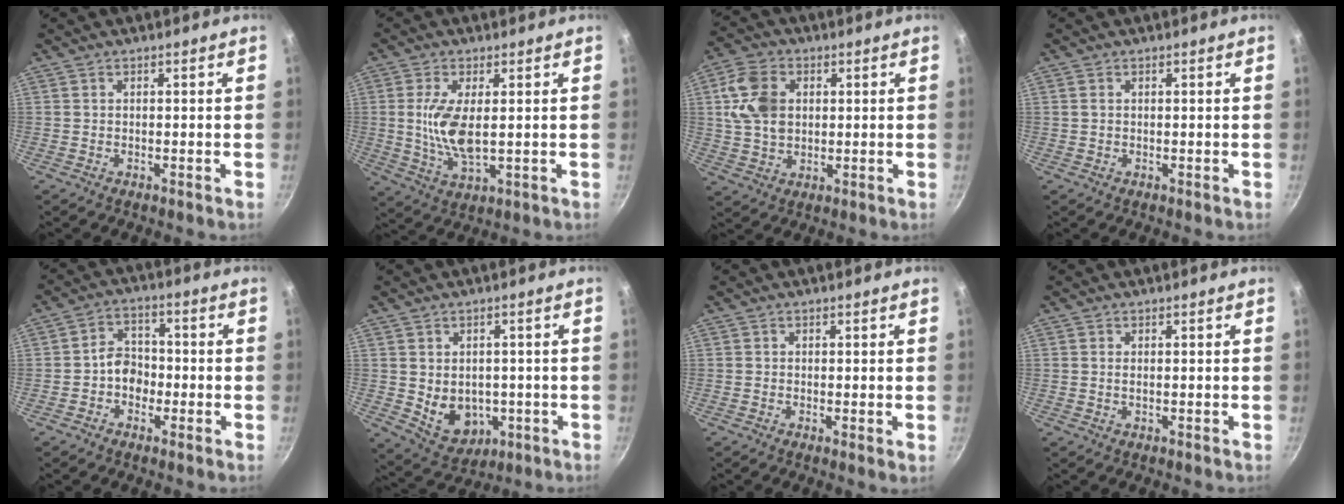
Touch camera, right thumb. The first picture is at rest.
{"total": 9.0, "force": [0.6, 3.7, 8.2], "torque": [-0.173, -0.016, 0.019]}
{"total": 10.7, "force": [2.0, 7.5, 7.2], "torque": [-0.133, 0.006, 0.039]}
{"total": 0.8, "force": [0.1, 0.6, 0.6], "torque": [-0.014, 0.001, 0.004]}
{"total": 6.2, "force": [-1.4, 4.9, 3.5], "torque": [-0.030, 0.023, -0.038]}
{"total": 8.7, "force": [-1.2, 6.8, 5.3], "torque": [-0.058, 0.000, 0.003]}
{"total": 1.5, "force": [0.0, 0.3, 1.4], "torque": [-0.027, -0.007, -0.005]}
{"total": 0.7, "force": [0.1, 0.2, 0.6], "torque": [-0.015, 0.001, 0.003]}